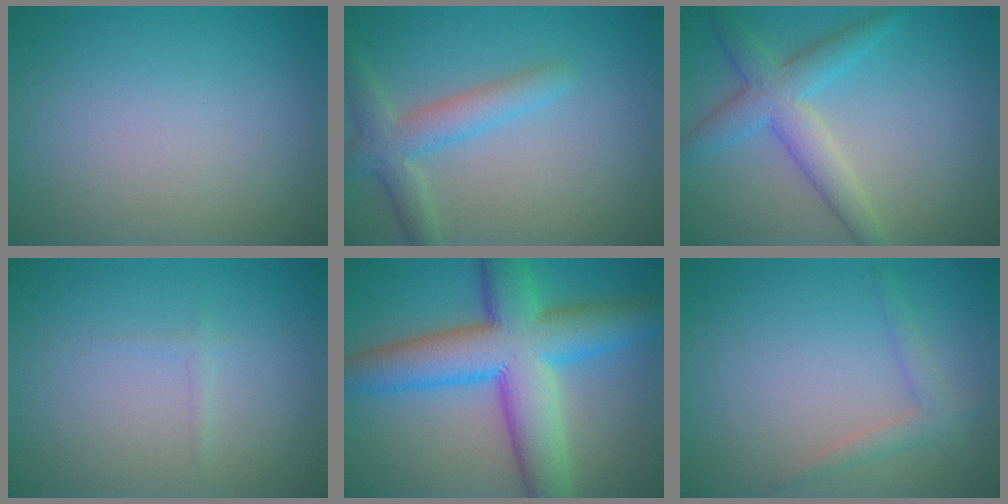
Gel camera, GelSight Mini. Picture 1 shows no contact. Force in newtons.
{"total": 3.6, "press": 3.6, "slide": 0.0}
{"total": 4.4, "press": 4.4, "slide": 0.1}
{"total": 0.6, "press": 0.6, "slide": 0.0}
{"total": 11.3, "press": 11.3, "slide": 0.2}
{"total": 1.8, "press": 1.8, "slide": 0.1}